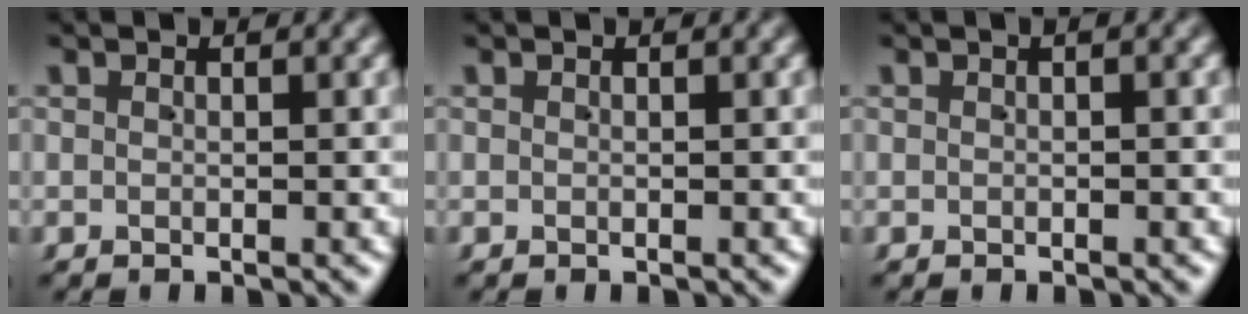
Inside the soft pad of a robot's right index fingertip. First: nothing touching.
{"total": 0.0}
{"total": 0.0}